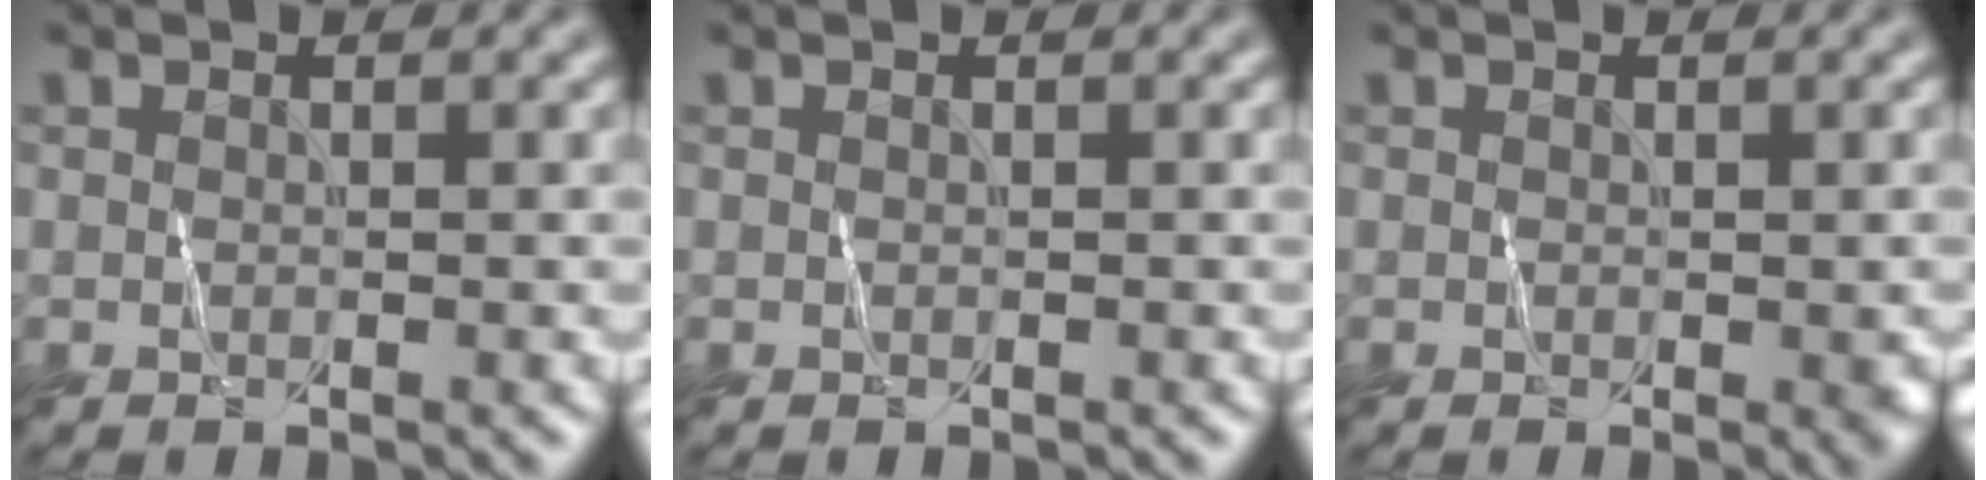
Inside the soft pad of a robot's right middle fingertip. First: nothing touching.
{"total": 0.0}
{"total": 1.1, "force": [-0.3, 0.5, 1.0], "torque": [-0.008, 0.002, 0.004]}